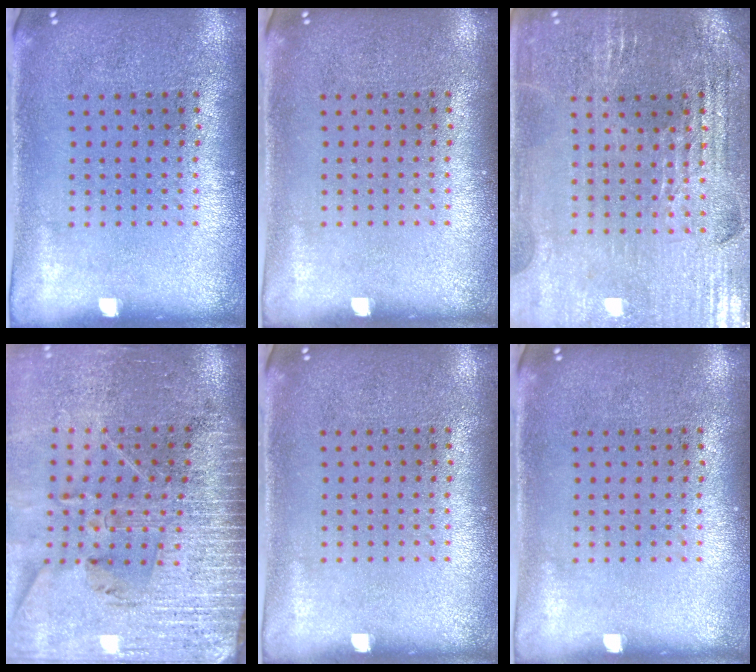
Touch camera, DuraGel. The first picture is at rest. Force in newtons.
{"total": 0.0}
{"total": 2.9, "press": 2.8, "slide": 0.5}
{"total": 4.0, "press": 3.4, "slide": 2.0}
{"total": 0.0}
{"total": 0.0}